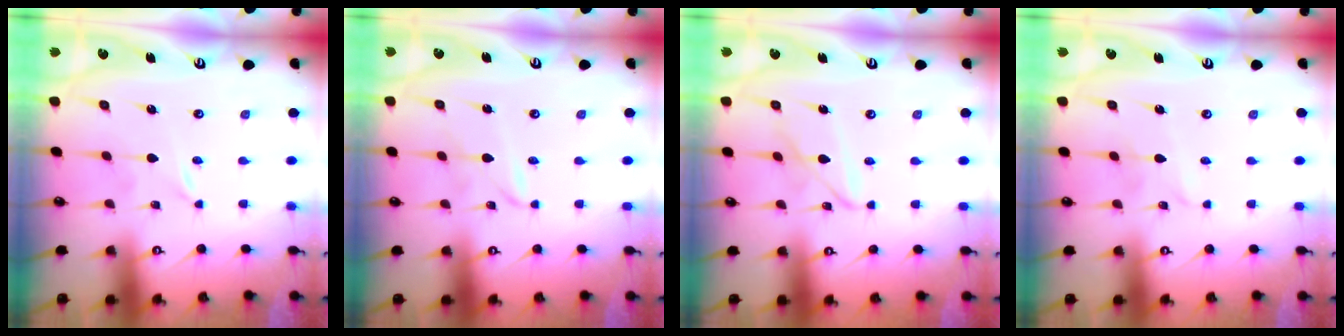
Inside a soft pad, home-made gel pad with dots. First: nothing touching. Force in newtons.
{"total": 2.1, "press": 2.1, "slide": 0.1}
{"total": 6.7, "press": 6.7, "slide": 0.4}
{"total": 2.3, "press": 2.3, "slide": 0.2}